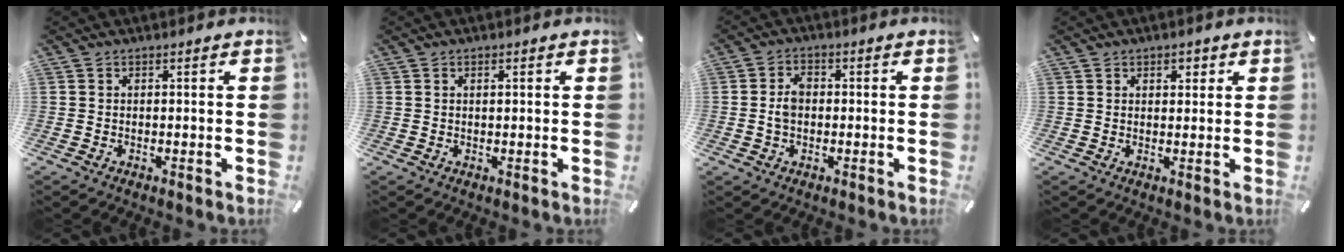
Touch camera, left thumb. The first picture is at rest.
{"total": 1.1, "force": [0.3, 0.3, 1.0], "torque": [-0.019, 0.002, 0.005]}
{"total": 4.2, "force": [-0.2, 3.0, 3.0], "torque": [-0.055, 0.003, -0.009]}
{"total": 2.2, "force": [1.1, 1.6, 1.0], "torque": [-0.007, -0.001, 0.013]}